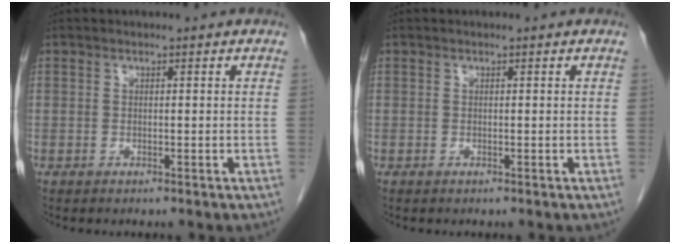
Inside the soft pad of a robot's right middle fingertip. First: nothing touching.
{"total": 0.0}